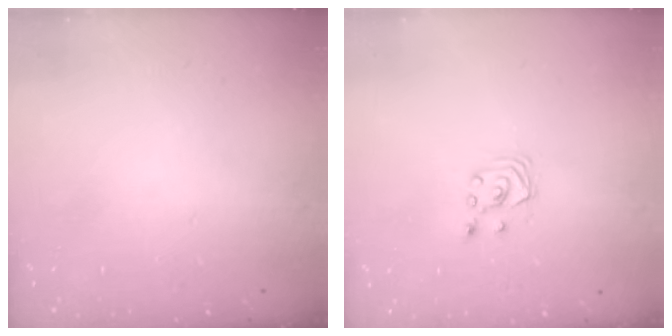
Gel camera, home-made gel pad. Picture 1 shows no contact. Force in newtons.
{"total": 2.9, "press": 2.8, "slide": 0.3}